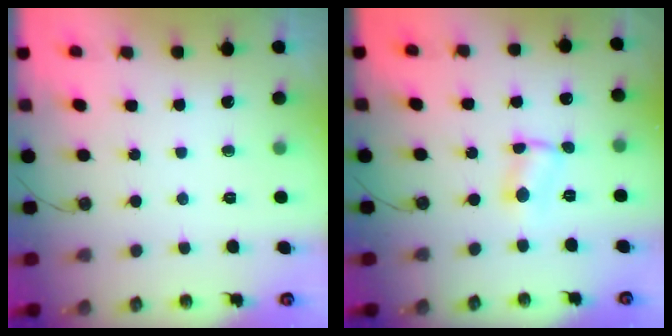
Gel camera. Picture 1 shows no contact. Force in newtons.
{"total": 3.0, "press": 3.0, "slide": 0.3}